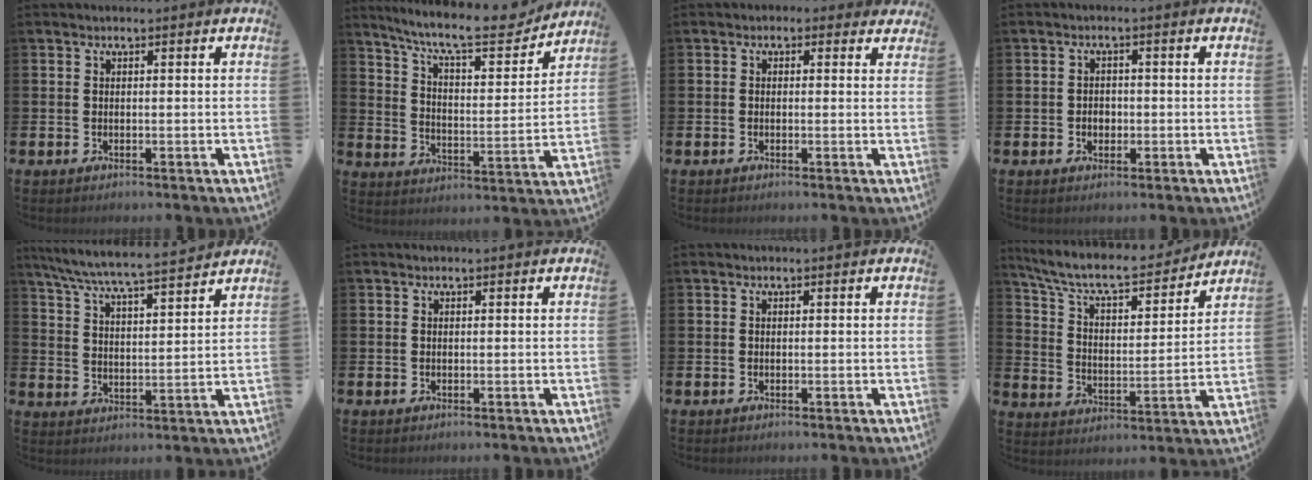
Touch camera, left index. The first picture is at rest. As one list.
[{"total": 11.1, "force": [9.9, 2.0, 4.7], "torque": [-0.109, -0.069, 0.166]}, {"total": 0.8, "force": [0.0, 0.8, 0.2], "torque": [-0.005, 0.009, -0.002]}, {"total": 1.9, "force": [-0.4, 1.5, 1.0], "torque": [-0.010, 0.004, -0.013]}, {"total": 7.1, "force": [6.8, -0.1, 2.1], "torque": [-0.070, -0.046, 0.118]}, {"total": 0.0}, {"total": 0.0}, {"total": 8.7, "force": [7.8, 2.0, 3.3], "torque": [-0.097, -0.054, 0.131]}]